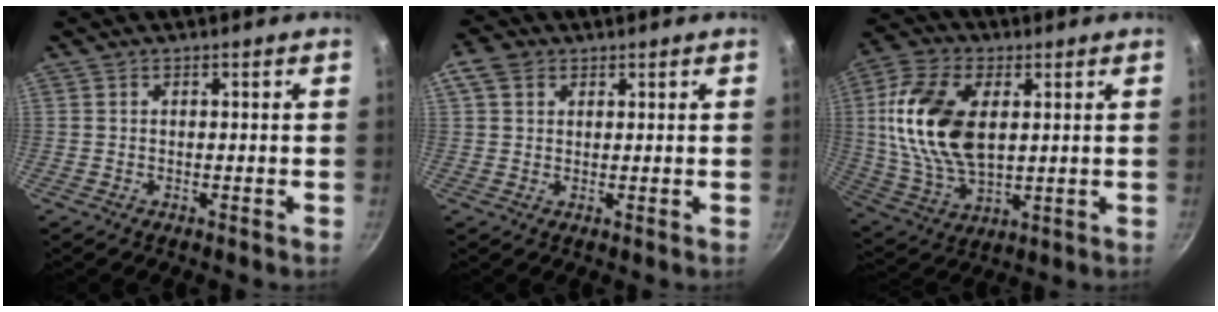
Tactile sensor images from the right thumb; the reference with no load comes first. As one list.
[{"total": 4.2, "force": [1.8, 3.1, 2.1], "torque": [-0.033, 0.001, 0.026]}, {"total": 18.1, "force": [3.2, 10.6, 14.3], "torque": [-0.267, -0.004, 0.065]}]